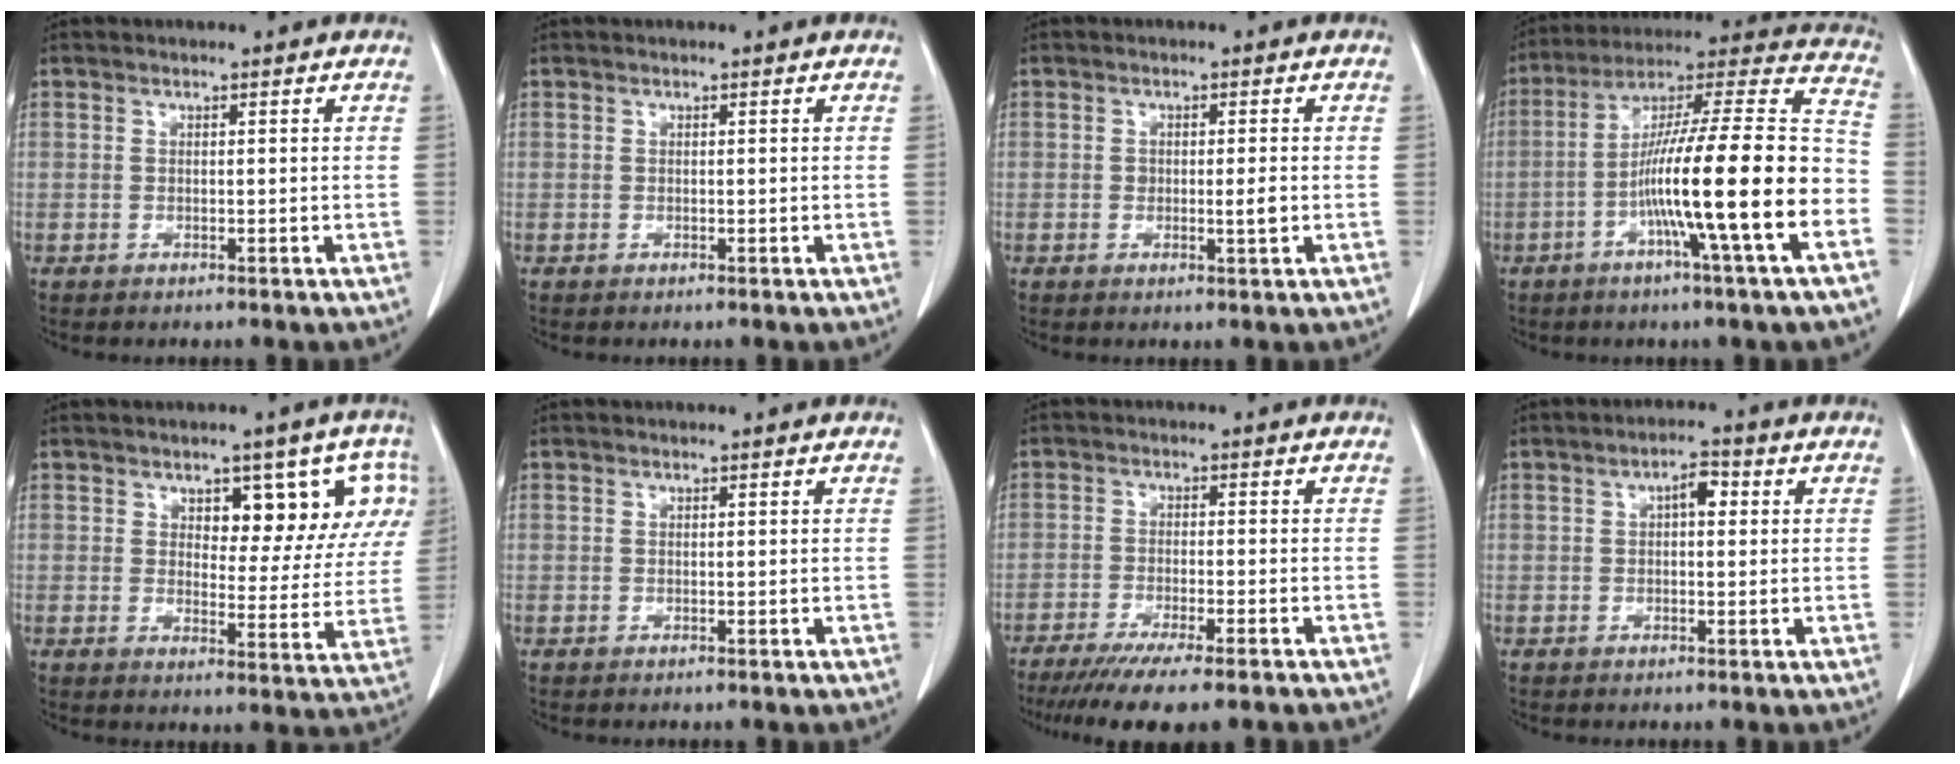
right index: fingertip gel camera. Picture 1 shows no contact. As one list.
[{"total": 0.0}, {"total": 2.3, "force": [-0.3, 0.6, 2.3], "torque": [-0.038, -0.002, -0.003]}, {"total": 21.5, "force": [-6.6, -0.2, 20.5], "torque": [-0.305, 0.003, -0.117]}, {"total": 9.3, "force": [4.3, 4.8, 6.7], "torque": [-0.058, 0.016, 0.056]}, {"total": 0.0}, {"total": 12.3, "force": [-9.9, 1.0, 7.3], "torque": [-0.099, -0.028, -0.149]}, {"total": 3.0, "force": [0.7, 1.3, 2.7], "torque": [-0.042, 0.012, 0.008]}]